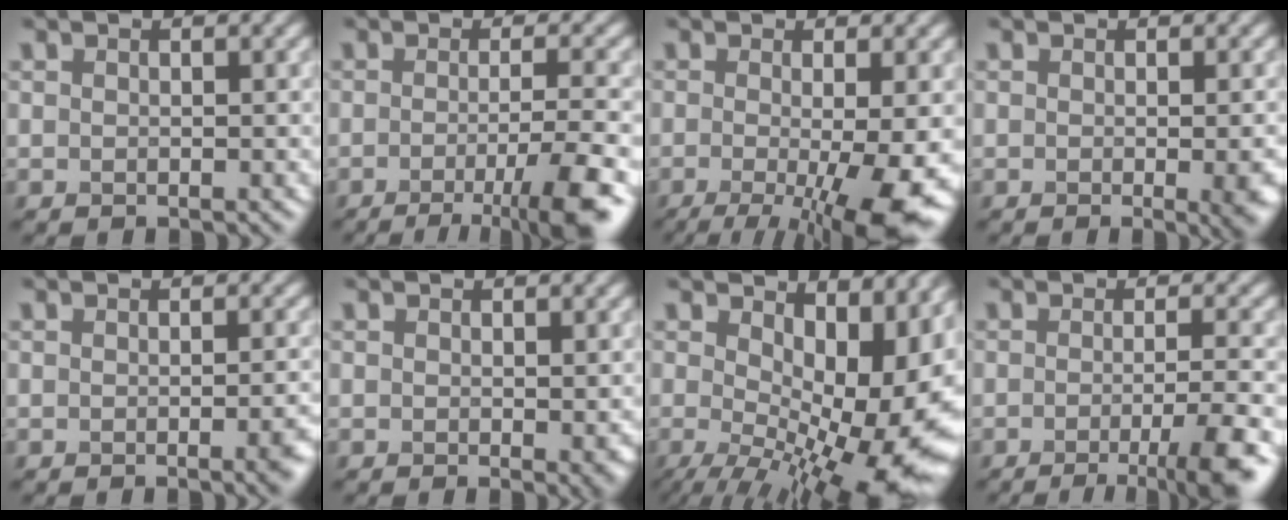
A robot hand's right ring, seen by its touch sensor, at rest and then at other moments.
{"total": 7.0, "force": [-3.1, 1.4, 6.1], "torque": [-0.080, -0.008, -0.050]}
{"total": 10.2, "force": [-3.0, 2.7, 9.3], "torque": [-0.137, -0.020, -0.041]}
{"total": 3.6, "force": [-0.7, 1.1, 3.4], "torque": [-0.038, -0.009, -0.007]}
{"total": 3.1, "force": [-1.0, 0.9, 2.8], "torque": [-0.026, -0.001, -0.013]}
{"total": 1.2, "force": [-0.1, 0.1, 1.2], "torque": [-0.013, -0.006, -0.002]}
{"total": 15.7, "force": [-0.8, 7.4, 13.8], "torque": [-0.176, -0.019, 0.009]}
{"total": 6.1, "force": [-2.7, 1.3, 5.3], "torque": [-0.067, -0.006, -0.041]}